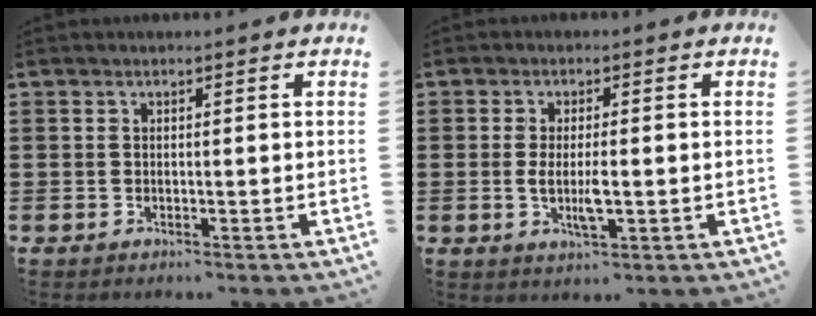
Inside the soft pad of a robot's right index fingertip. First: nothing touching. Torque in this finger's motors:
{"motor_torque": [1.53, 0.61, 0.34, 0.09]}